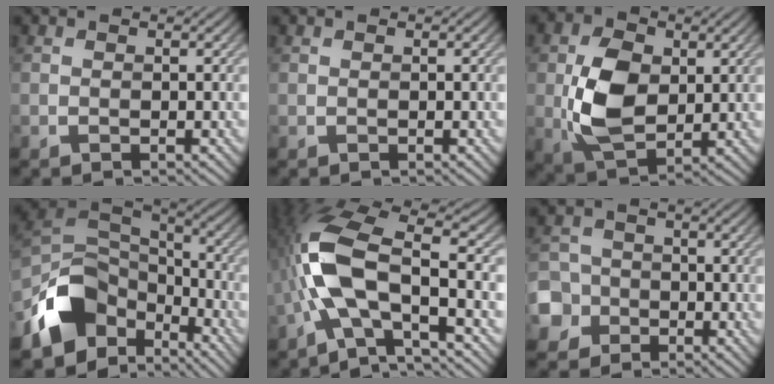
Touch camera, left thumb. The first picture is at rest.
{"total": 0.0}
{"total": 8.8, "force": [0.8, 5.8, 6.6], "torque": [-0.155, -0.002, 0.011]}
{"total": 12.5, "force": [-6.3, 7.8, 7.4], "torque": [-0.174, -0.022, -0.112]}
{"total": 14.5, "force": [-2.6, 5.6, 13.2], "torque": [-0.281, 0.003, -0.062]}
{"total": 5.9, "force": [-2.6, 5.1, 1.4], "torque": [-0.044, -0.009, -0.076]}